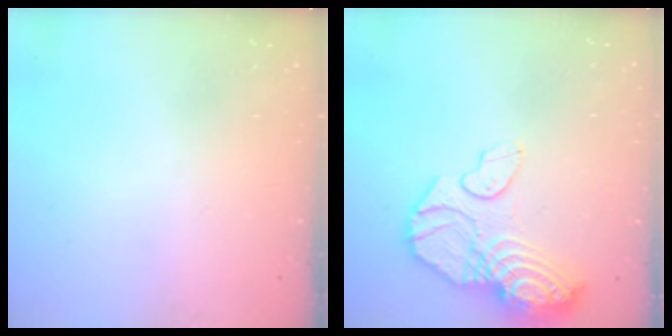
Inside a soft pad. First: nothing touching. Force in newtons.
{"total": 17.2, "press": 17.1, "slide": 1.8}